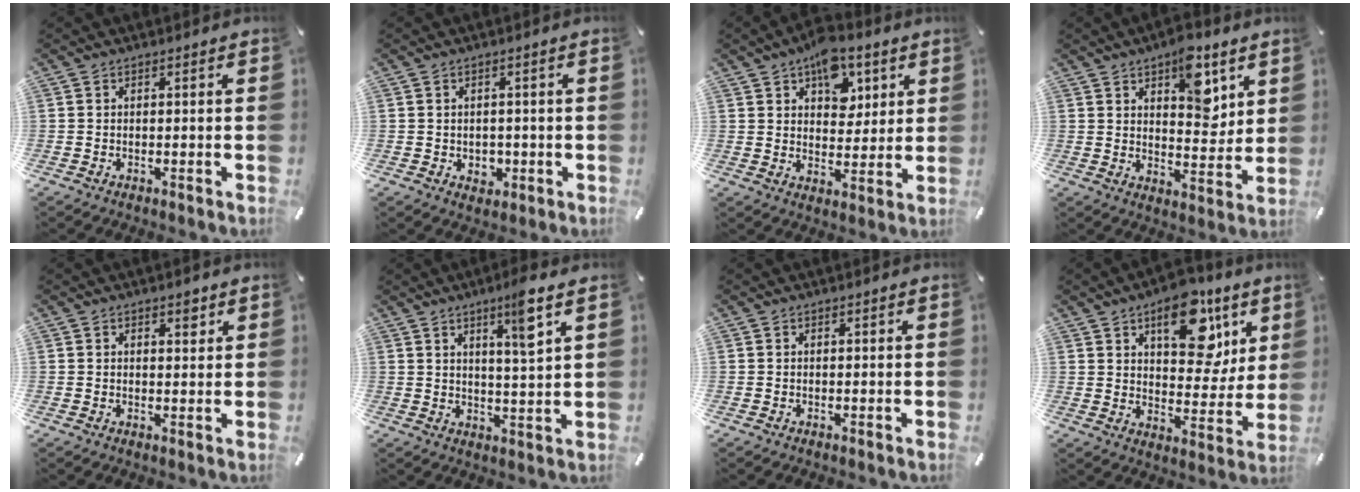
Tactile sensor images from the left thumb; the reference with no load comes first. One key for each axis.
{"total": 2.6, "fx": -0.2, "fy": 2.4, "fz": 0.9, "tx": -0.004, "ty": -0.004, "tz": -0.007}
{"total": 10.5, "fx": 5.4, "fy": 6.9, "fz": 5.8, "tx": -0.069, "ty": -0.020, "tz": 0.094}
{"total": 10.7, "fx": 6.0, "fy": 5.7, "fz": 6.8, "tx": -0.071, "ty": -0.036, "tz": 0.097}
{"total": 1.8, "fx": 1.2, "fy": 1.0, "fz": 0.9, "tx": 0.003, "ty": -0.008, "tz": 0.016}
{"total": 7.6, "fx": 4.7, "fy": 0.2, "fz": 6.0, "tx": -0.091, "ty": -0.028, "tz": 0.070}
{"total": 0.0}
{"total": 17.7, "fx": 9.3, "fy": 9.8, "fz": 11.5, "tx": -0.144, "ty": -0.046, "tz": 0.155}